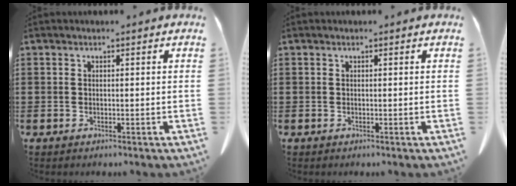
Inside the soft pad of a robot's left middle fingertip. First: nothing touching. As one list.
[{"total": 0.0}]